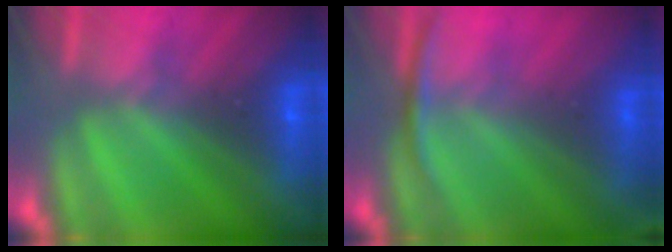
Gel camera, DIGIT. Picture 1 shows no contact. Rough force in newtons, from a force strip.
{"total": 2.7}